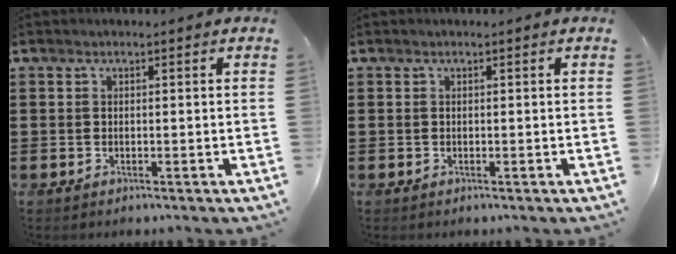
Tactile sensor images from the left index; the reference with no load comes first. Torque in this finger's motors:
{"motor_torque": [-0.02, -0.01, 0.00, 0.00]}